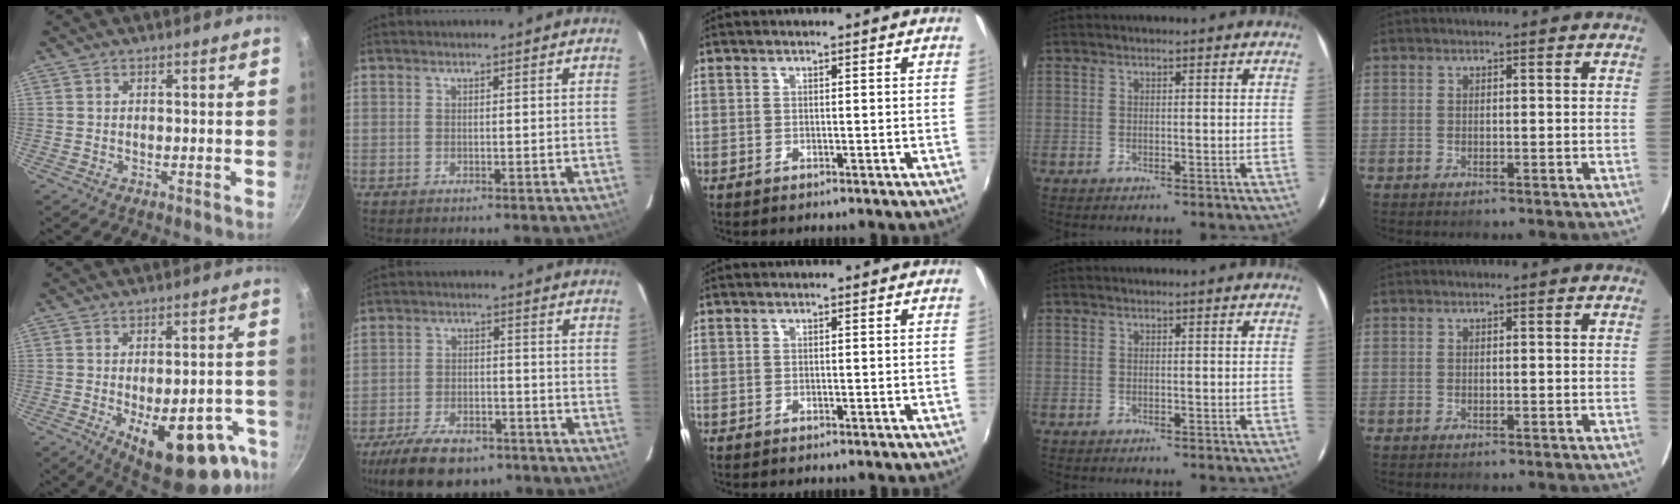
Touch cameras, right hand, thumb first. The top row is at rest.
{"thumb": {"total": 21.0, "force": [-9.4, 9.3, 16.3], "torque": [-0.160, 0.018, -0.116]}, "index": {"total": 14.7, "force": [-10.5, 6.9, 7.6], "torque": [-0.177, -0.011, -0.169]}}